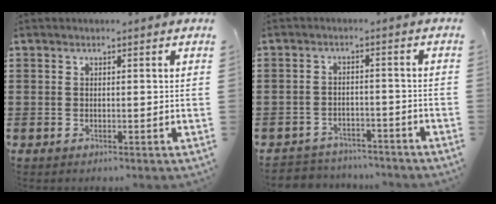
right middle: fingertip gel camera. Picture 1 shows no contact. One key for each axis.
{"total": 3.0, "fx": -2.9, "fy": 0.6, "fz": -0.3, "tx": -0.003, "ty": 0.001, "tz": -0.065}